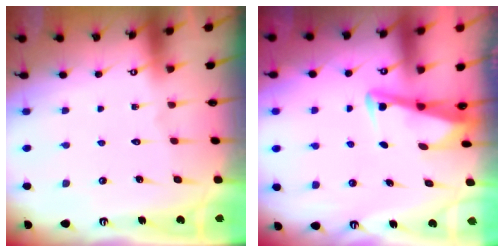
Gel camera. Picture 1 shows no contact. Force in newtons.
{"total": 3.3, "press": 3.3, "slide": 0.4}